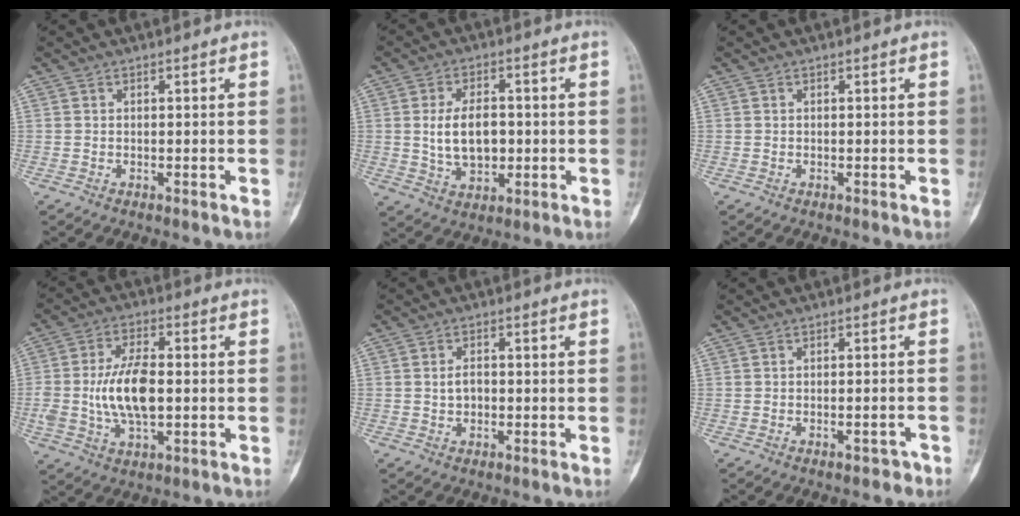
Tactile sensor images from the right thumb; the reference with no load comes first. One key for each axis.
{"total": 9.1, "fx": 0.0, "fy": 5.7, "fz": 7.1, "tx": -0.106, "ty": 0.002, "tz": 0.006}
{"total": 0.0}
{"total": 11.5, "fx": -0.5, "fy": 5.7, "fz": 9.9, "tx": -0.190, "ty": 0.006, "tz": -0.007}
{"total": 2.5, "fx": -0.1, "fy": 1.8, "fz": 1.8, "tx": -0.023, "ty": 0.005, "tz": -0.003}
{"total": 2.1, "fx": -1.5, "fy": 0.9, "fz": 1.2, "tx": -0.016, "ty": 0.020, "tz": -0.014}